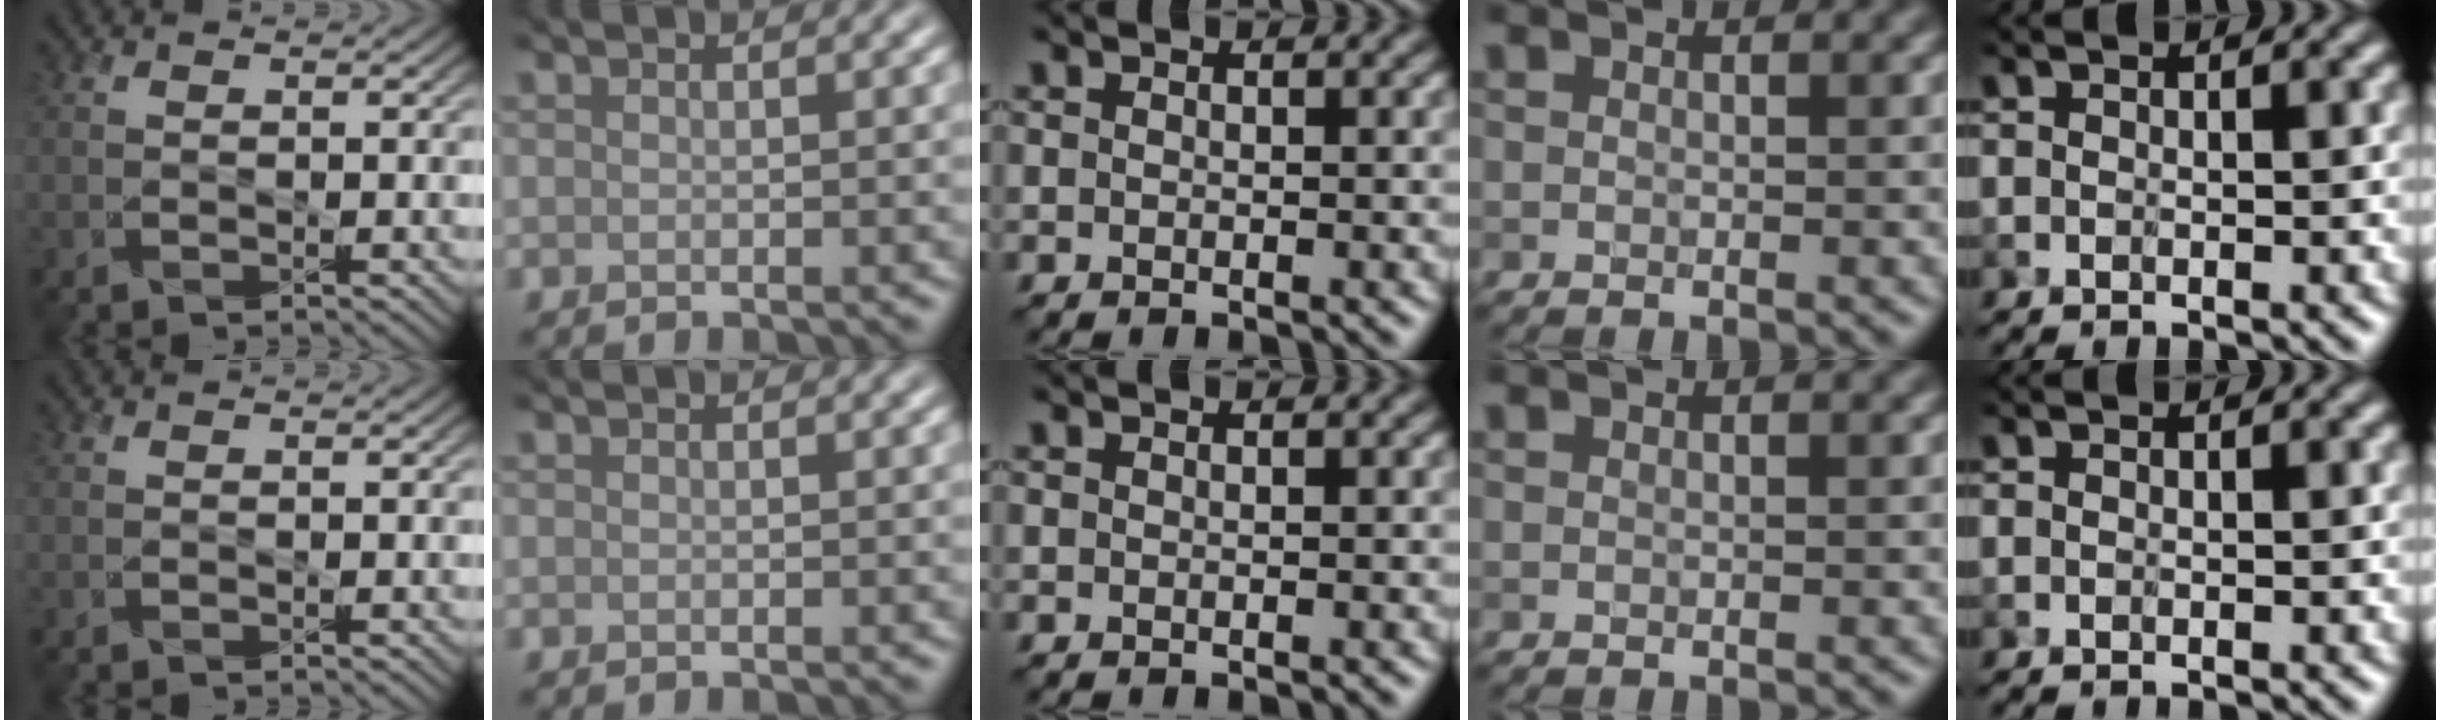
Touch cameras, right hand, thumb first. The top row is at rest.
{}